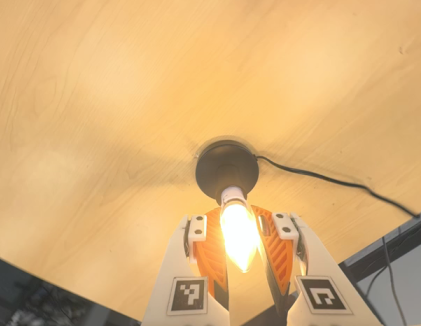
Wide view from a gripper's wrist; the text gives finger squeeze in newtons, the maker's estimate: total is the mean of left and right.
{"total": 13.3, "left": 12.7, "right": 13.9}